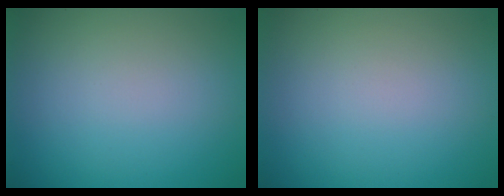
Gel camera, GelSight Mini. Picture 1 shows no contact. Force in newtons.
{"total": 0.0}